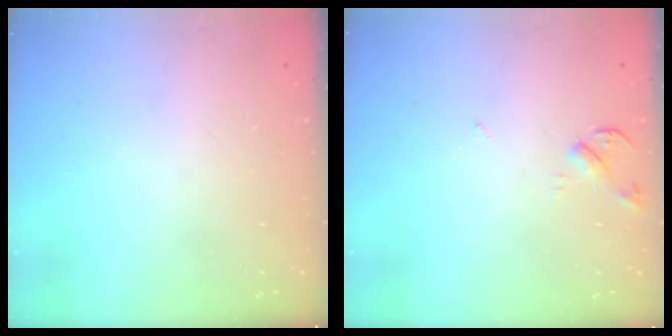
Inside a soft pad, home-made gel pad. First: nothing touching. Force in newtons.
{"total": 4.3, "press": 4.3, "slide": 0.8}